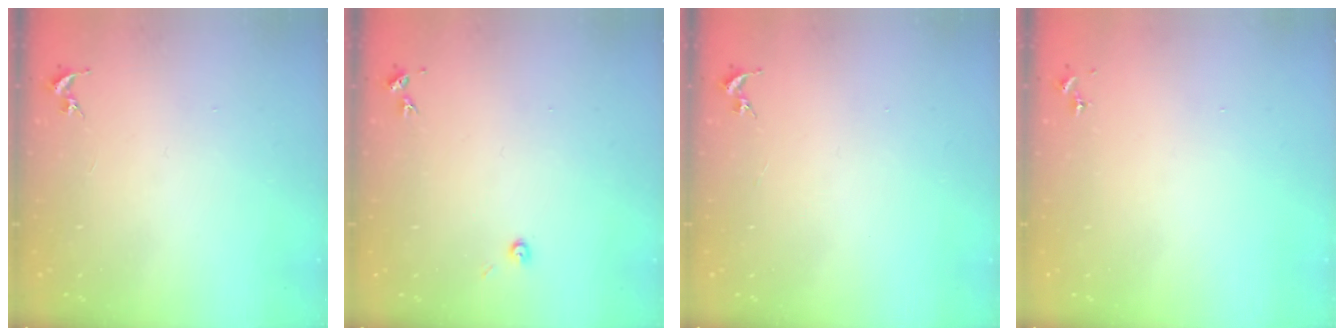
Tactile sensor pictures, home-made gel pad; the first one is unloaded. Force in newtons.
{"total": 3.2, "press": 3.2, "slide": 0.3}
{"total": 0.0}
{"total": 0.0}